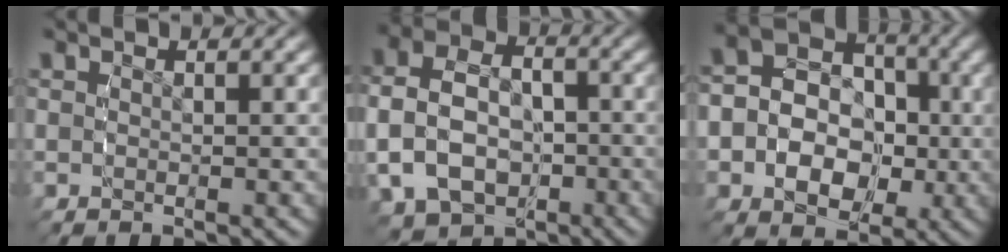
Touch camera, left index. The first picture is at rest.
{"total": 9.3, "force": [-2.0, 7.6, 5.0], "torque": [-0.103, -0.035, -0.028]}
{"total": 11.9, "force": [-0.9, 10.1, 6.3], "torque": [-0.128, -0.019, -0.025]}